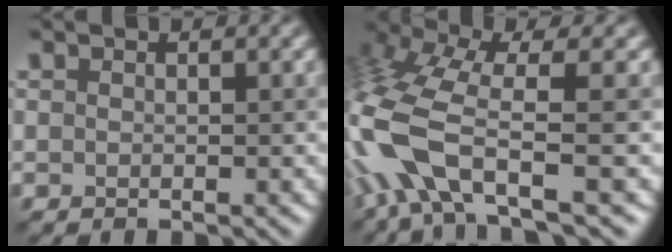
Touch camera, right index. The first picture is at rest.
{"total": 8.2, "force": [-2.4, 2.9, 7.2], "torque": [-0.159, 0.011, -0.064]}